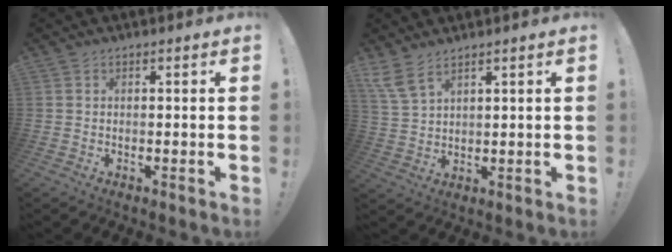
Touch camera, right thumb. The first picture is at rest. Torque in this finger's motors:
{"motor_torque": [-0.06, 0.21, 0.40, 0.22, 0.02]}